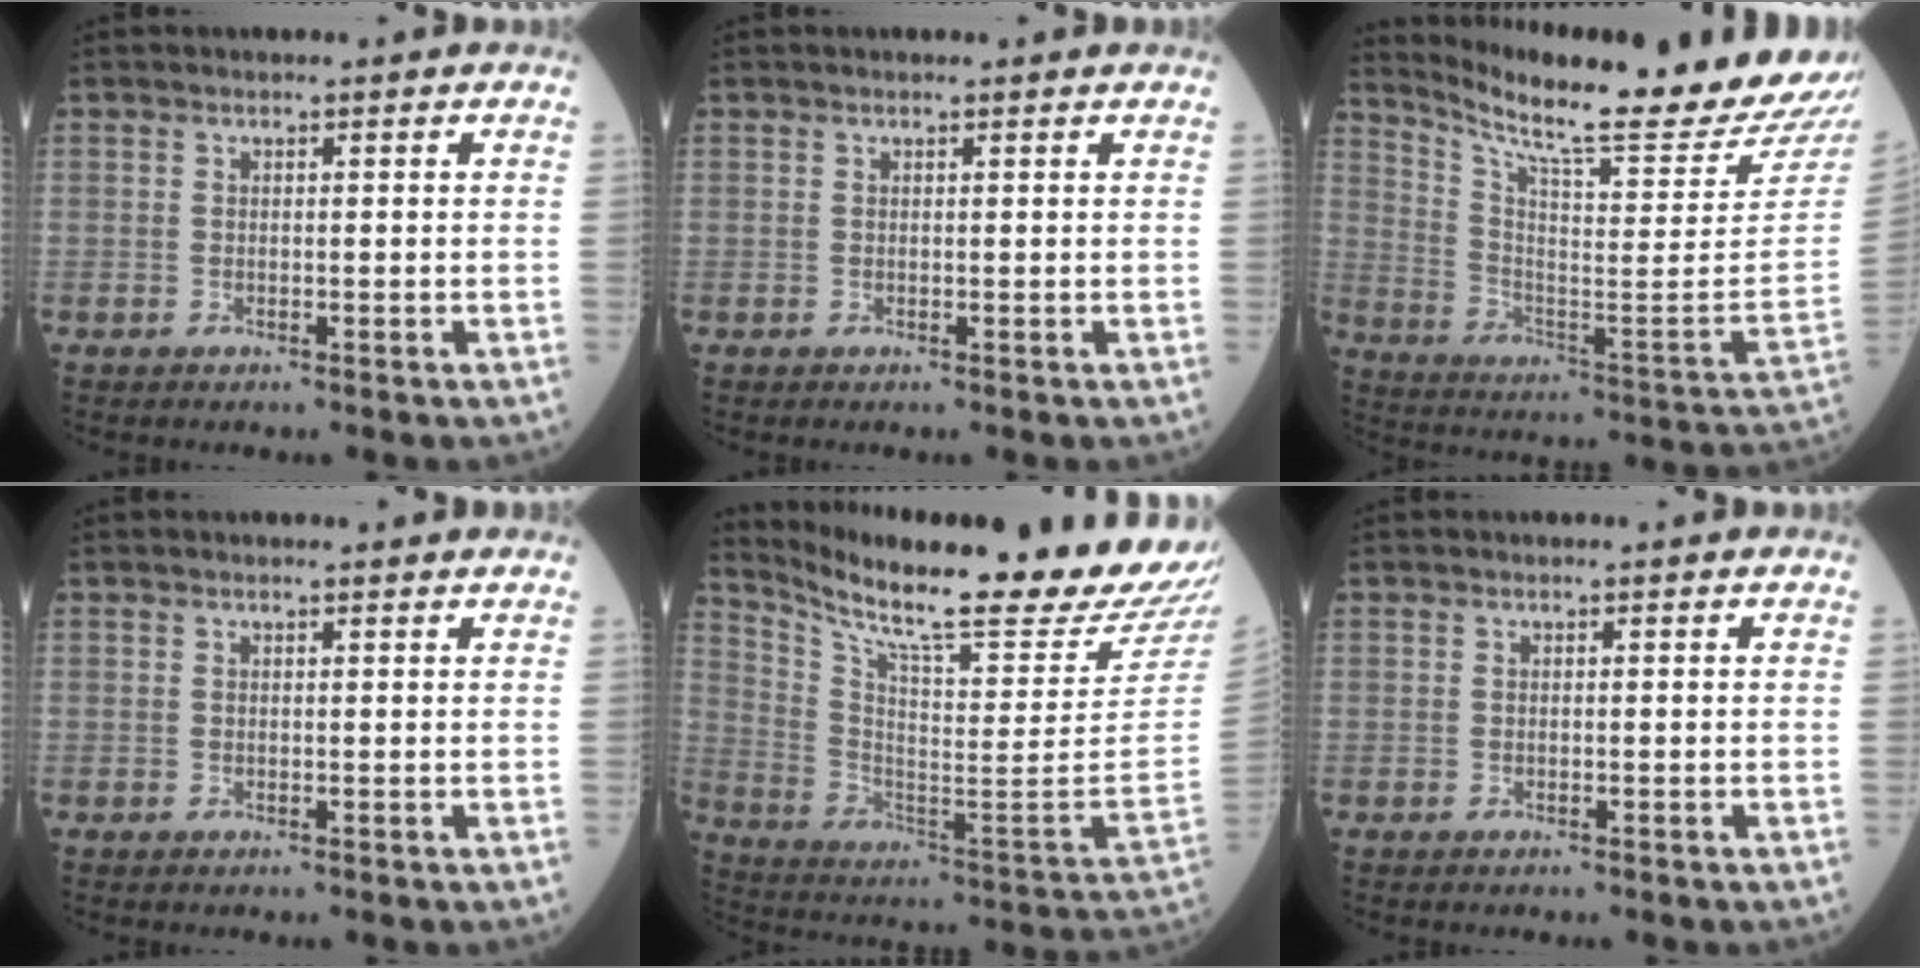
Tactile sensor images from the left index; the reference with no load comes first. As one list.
[{"total": 1.5, "force": [1.4, 0.0, 0.5], "torque": [-0.011, 0.010, 0.018]}, {"total": 23.4, "force": [21.4, -1.5, 9.1], "torque": [-0.173, -0.110, 0.308]}, {"total": 2.3, "force": [2.2, 0.1, 0.8], "torque": [-0.012, 0.012, 0.024]}, {"total": 27.0, "force": [23.9, -0.5, 12.7], "torque": [-0.229, -0.110, 0.345]}, {"total": 0.0}]